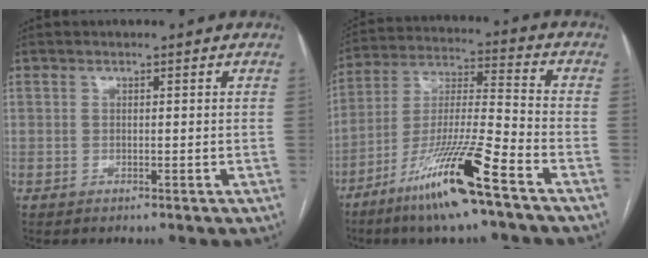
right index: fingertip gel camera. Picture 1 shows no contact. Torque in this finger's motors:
{"motor_torque": [1.58, -0.56, 0.52, 0.21]}